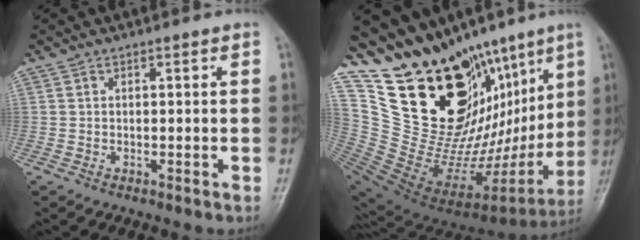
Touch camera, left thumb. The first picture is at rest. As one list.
[{"total": 34.4, "force": [18.7, 16.0, 24.0], "torque": [-0.339, -0.060, 0.333]}]